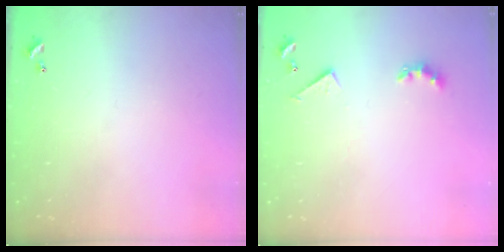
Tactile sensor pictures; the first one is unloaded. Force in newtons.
{"total": 3.2, "press": 3.1, "slide": 0.5}